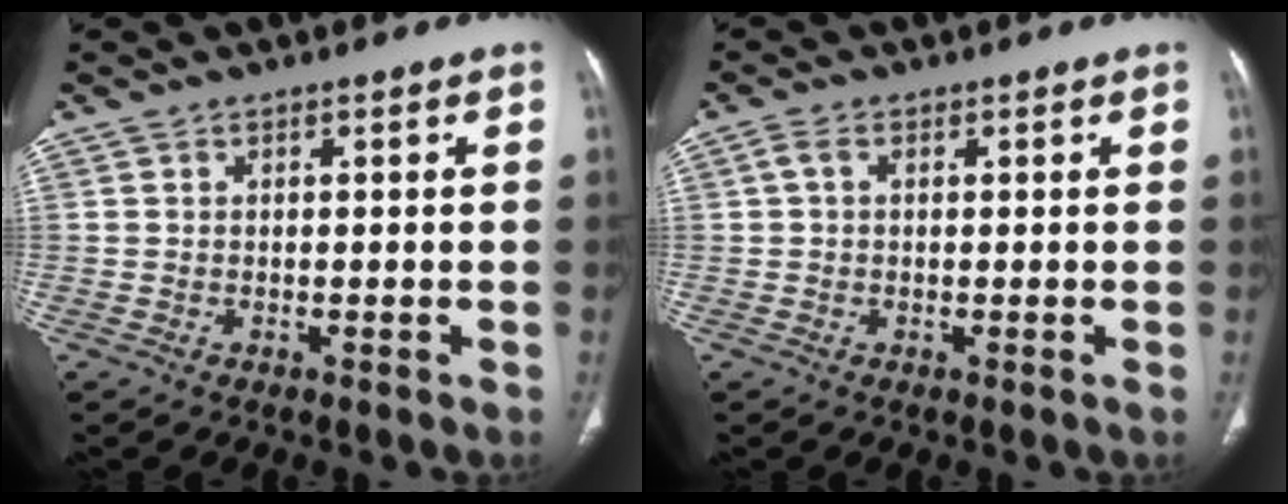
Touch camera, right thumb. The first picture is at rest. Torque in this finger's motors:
{"motor_torque": [-0.06, -0.02, 0.43, -0.16, -0.01]}